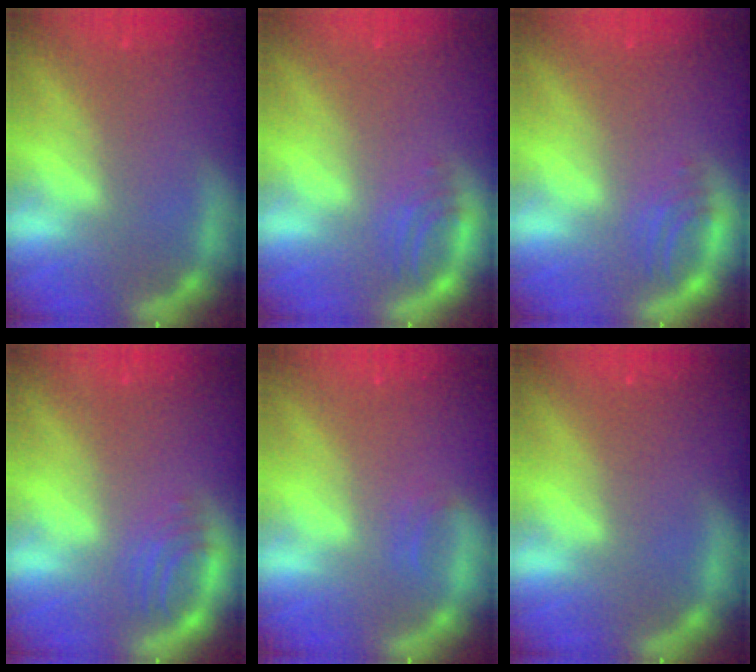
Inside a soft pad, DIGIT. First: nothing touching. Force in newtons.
{"total": 2.5}
{"total": 2.5}
{"total": 2.9}
{"total": 0.9}
{"total": 0.0}